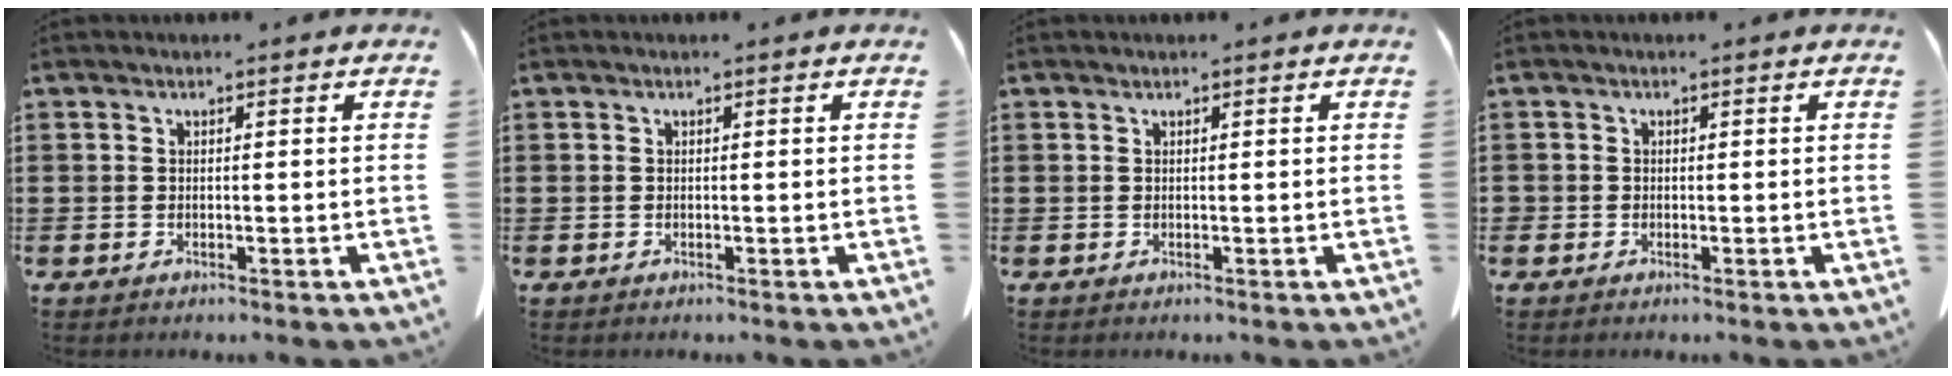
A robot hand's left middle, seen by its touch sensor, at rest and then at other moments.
{"total": 0.0}
{"total": 0.0}
{"total": 0.6, "force": [-0.1, 0.6, 0.0], "torque": [-0.002, 0.003, -0.002]}